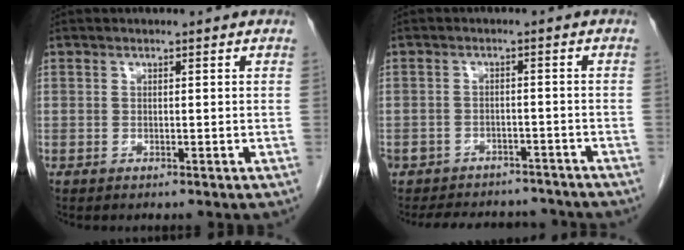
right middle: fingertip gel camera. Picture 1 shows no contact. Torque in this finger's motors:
{"motor_torque": [0.73, -0.64, 0.16, 0.07]}